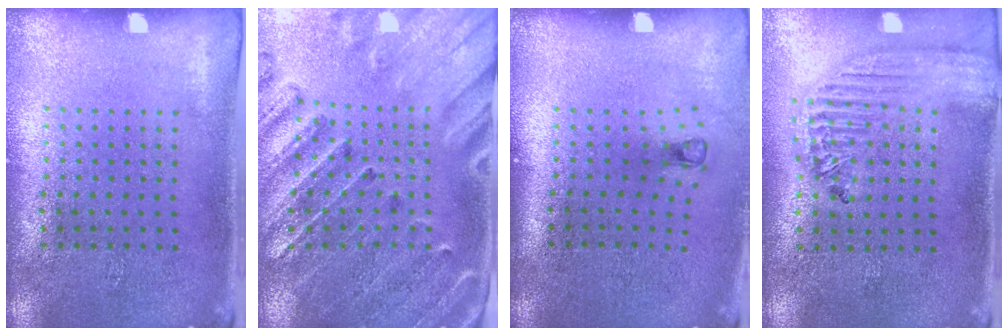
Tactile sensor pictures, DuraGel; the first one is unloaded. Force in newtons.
{"total": 2.8, "press": 2.7, "slide": 0.8}
{"total": 0.8, "press": 0.4, "slide": 0.7}
{"total": 1.9, "press": 1.7, "slide": 0.7}